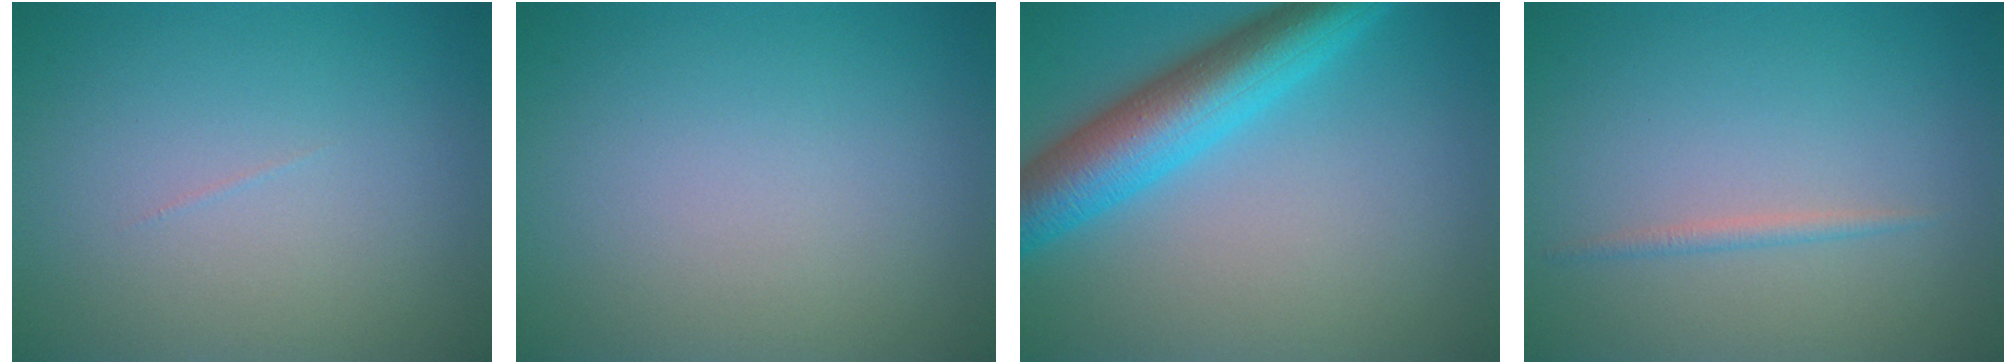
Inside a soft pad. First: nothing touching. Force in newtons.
{"total": 0.0}
{"total": 7.6, "press": 7.6, "slide": 0.3}
{"total": 0.9, "press": 0.9, "slide": 0.0}